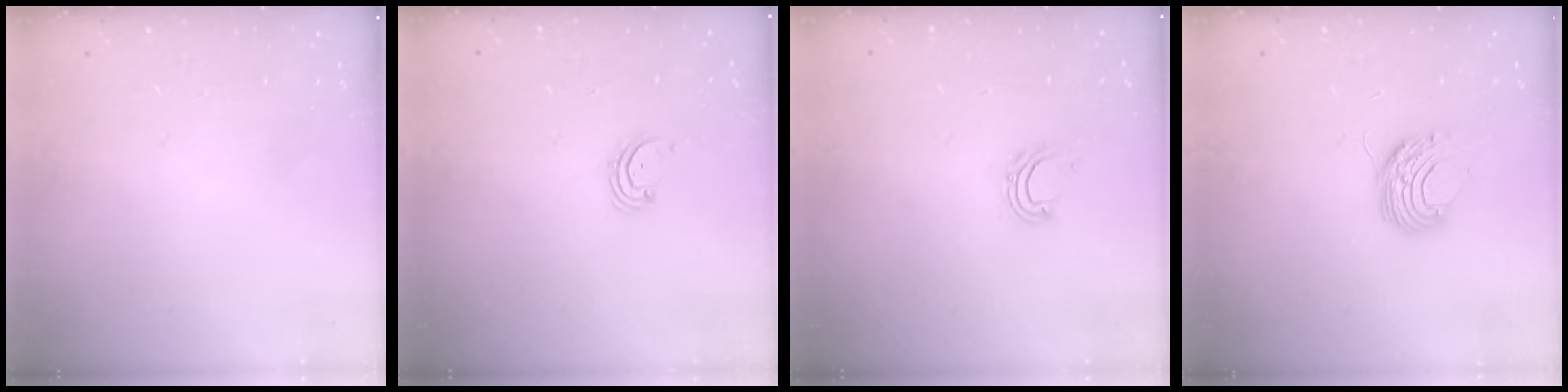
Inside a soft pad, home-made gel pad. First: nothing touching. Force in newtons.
{"total": 1.7, "press": 1.6, "slide": 0.2}
{"total": 6.1, "press": 6.0, "slide": 1.1}
{"total": 9.2, "press": 9.1, "slide": 0.8}